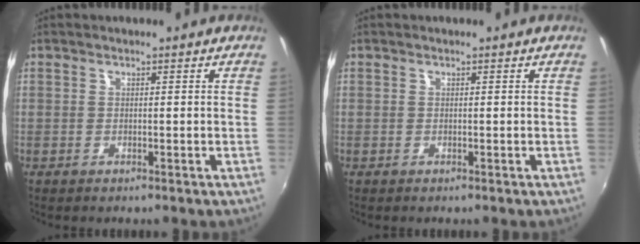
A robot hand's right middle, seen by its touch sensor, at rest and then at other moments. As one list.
[{"total": 0.0}]